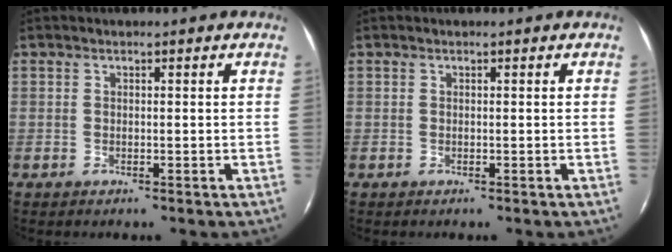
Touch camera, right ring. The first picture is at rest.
{"total": 0.0}